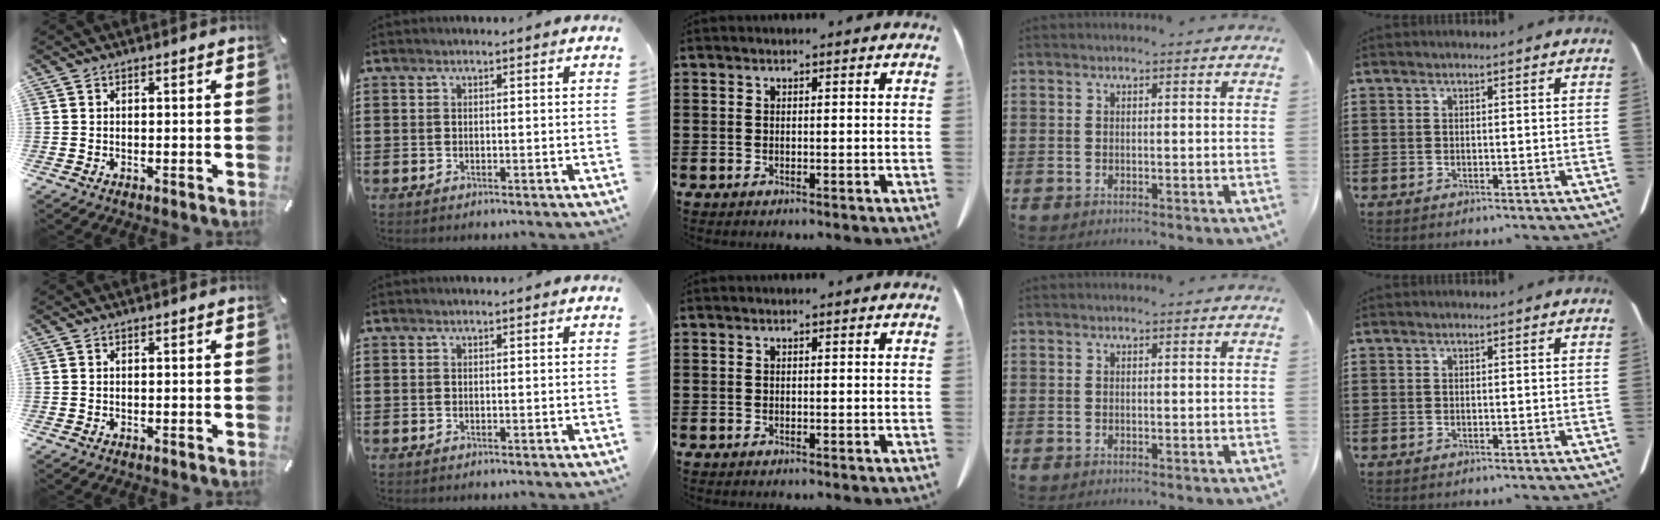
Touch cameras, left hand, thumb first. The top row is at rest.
{}